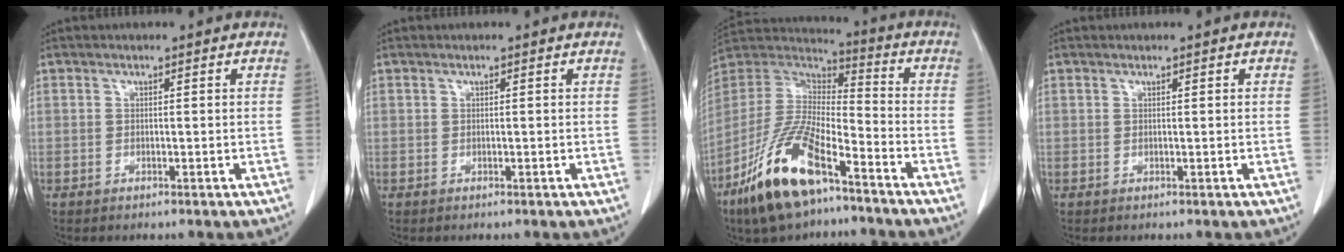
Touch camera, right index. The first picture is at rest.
{"total": 0.0}
{"total": 17.0, "force": [-10.4, 5.0, 12.5], "torque": [-0.266, -0.012, -0.195]}
{"total": 0.0}